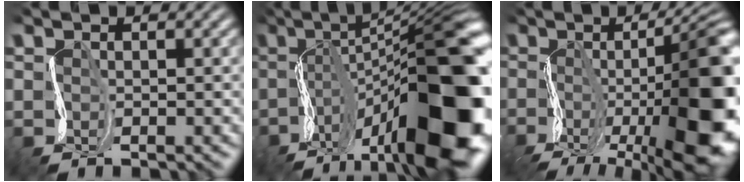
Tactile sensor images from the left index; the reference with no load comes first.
{"total": 17.8, "force": [-4.8, 6.9, 15.6], "torque": [-0.221, 0.030, -0.075]}
{"total": 16.4, "force": [-4.1, 6.8, 14.4], "torque": [-0.188, 0.009, -0.066]}